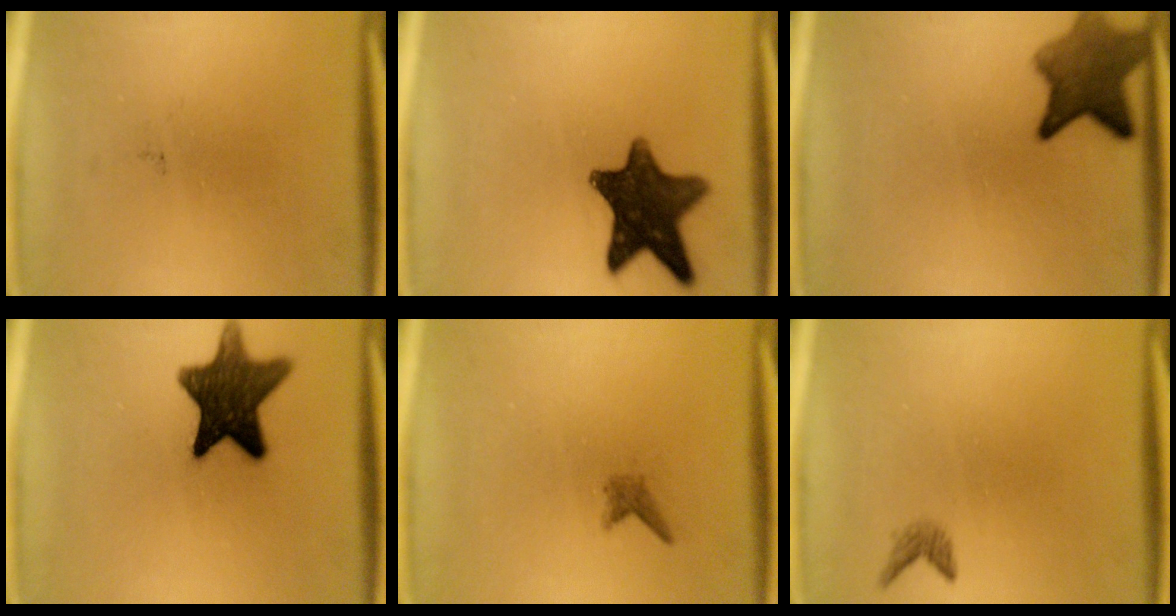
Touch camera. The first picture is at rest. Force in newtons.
{"total": 12.4}
{"total": 7.5}
{"total": 13.3}
{"total": 1.0}
{"total": 1.1}